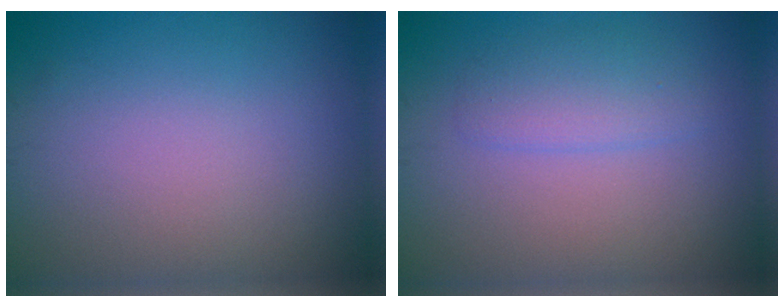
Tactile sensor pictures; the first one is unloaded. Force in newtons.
{"total": 2.2, "press": 2.2, "slide": 0.1}